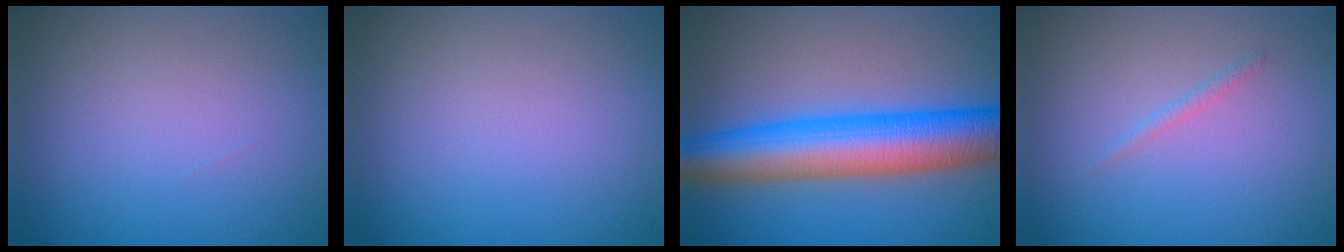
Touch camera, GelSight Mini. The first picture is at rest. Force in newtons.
{"total": 0.0}
{"total": 9.3, "press": 9.3, "slide": 0.1}
{"total": 0.6, "press": 0.6, "slide": 0.1}